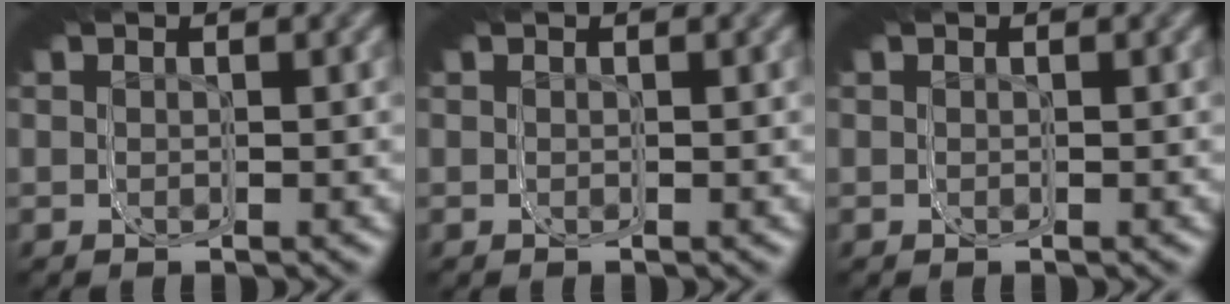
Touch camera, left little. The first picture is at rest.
{"total": 0.0}
{"total": 0.0}